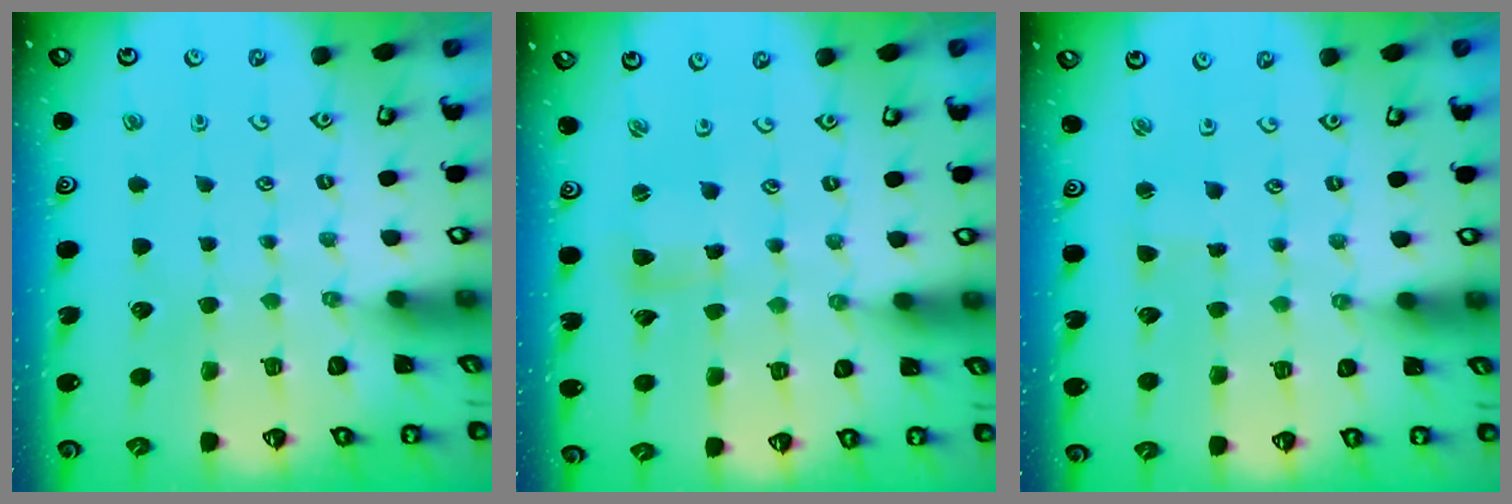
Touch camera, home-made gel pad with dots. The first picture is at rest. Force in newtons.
{"total": 2.1, "press": 2.1, "slide": 0.2}
{"total": 1.5, "press": 1.5, "slide": 0.1}